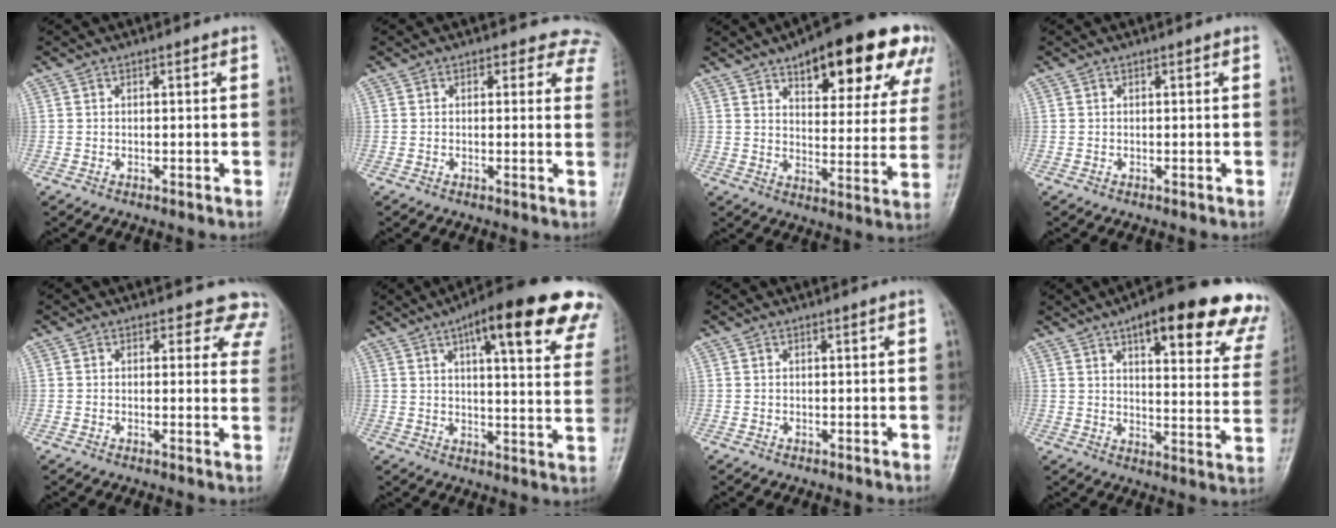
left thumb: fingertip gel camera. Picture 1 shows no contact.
{"total": 6.3, "force": [5.2, 3.5, 0.7], "torque": [0.049, -0.014, 0.027]}
{"total": 22.4, "force": [12.6, 8.6, 16.4], "torque": [-0.165, -0.020, 0.172]}
{"total": 0.0}
{"total": 6.9, "force": [5.9, 3.6, 0.7], "torque": [0.045, -0.022, 0.033]}
{"total": 23.0, "force": [13.7, 5.8, 17.5], "torque": [-0.201, -0.022, 0.166]}
{"total": 0.0}
{"total": 24.3, "force": [16.0, 7.2, 16.9], "torque": [-0.166, -0.045, 0.189]}